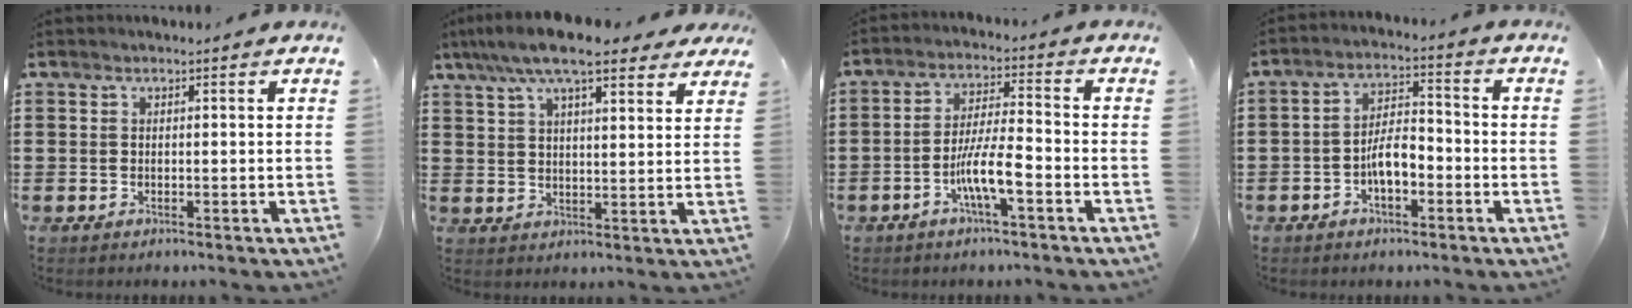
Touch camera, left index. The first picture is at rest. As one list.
[{"total": 9.4, "force": [7.4, 2.2, 5.4], "torque": [-0.118, -0.011, 0.133]}, {"total": 7.3, "force": [-3.3, 1.1, 6.4], "torque": [-0.132, -0.005, -0.066]}, {"total": 5.4, "force": [-2.3, 2.3, 4.3], "torque": [-0.088, 0.008, -0.047]}]